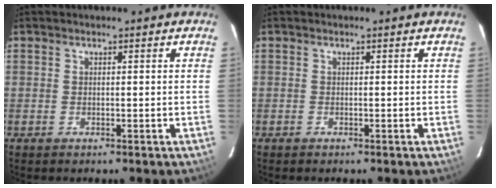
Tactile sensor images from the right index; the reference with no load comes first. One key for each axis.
{"total": 0.0}